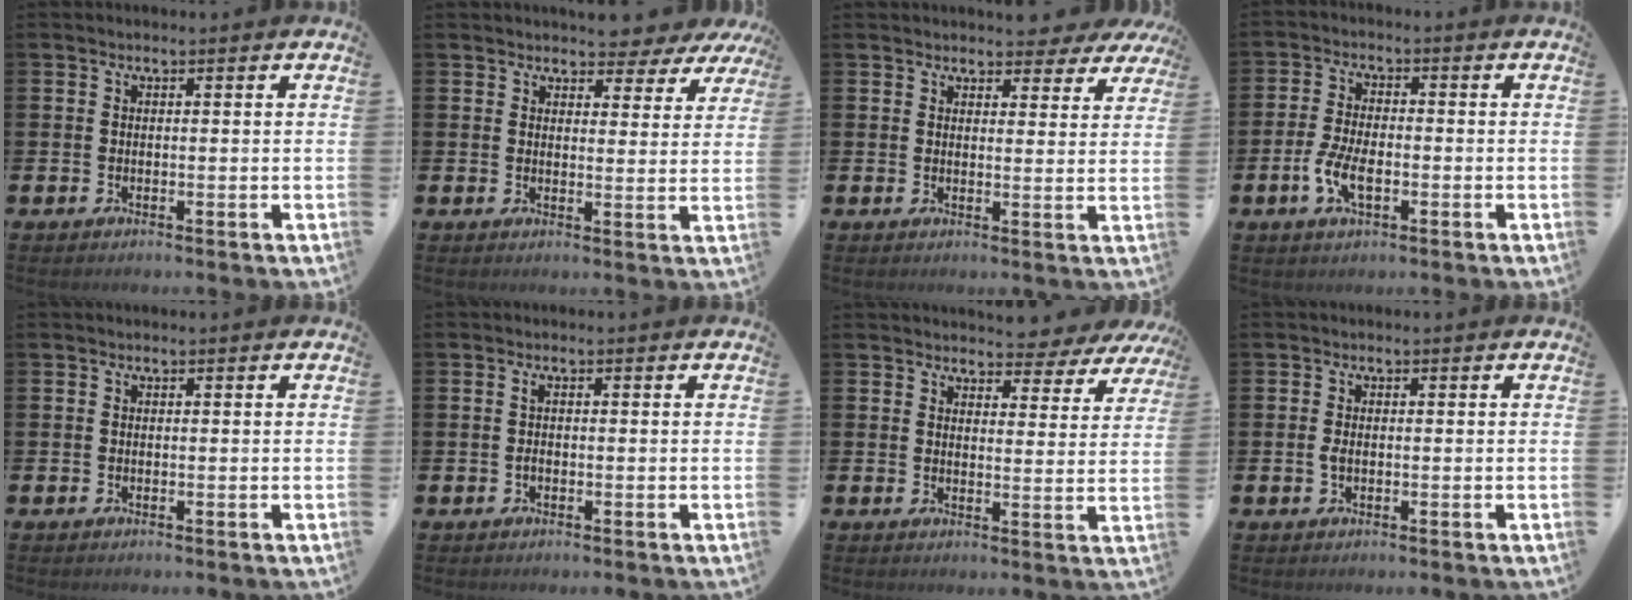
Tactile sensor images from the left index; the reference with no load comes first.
{"total": 3.8, "force": [3.7, 1.1, 0.0], "torque": [0.002, -0.031, 0.061]}
{"total": 3.0, "force": [2.8, 1.1, 0.0], "torque": [0.006, -0.017, 0.047]}
{"total": 5.1, "force": [-1.5, 2.4, 4.3], "torque": [-0.085, 0.002, -0.029]}
{"total": 0.0}
{"total": 1.1, "force": [-0.1, 0.5, 0.9], "torque": [-0.021, 0.003, -0.002]}
{"total": 3.4, "force": [3.2, 1.1, -0.2], "torque": [0.005, -0.032, 0.051]}
{"total": 1.4, "force": [-0.2, 0.7, 1.2], "torque": [-0.026, 0.003, -0.003]}